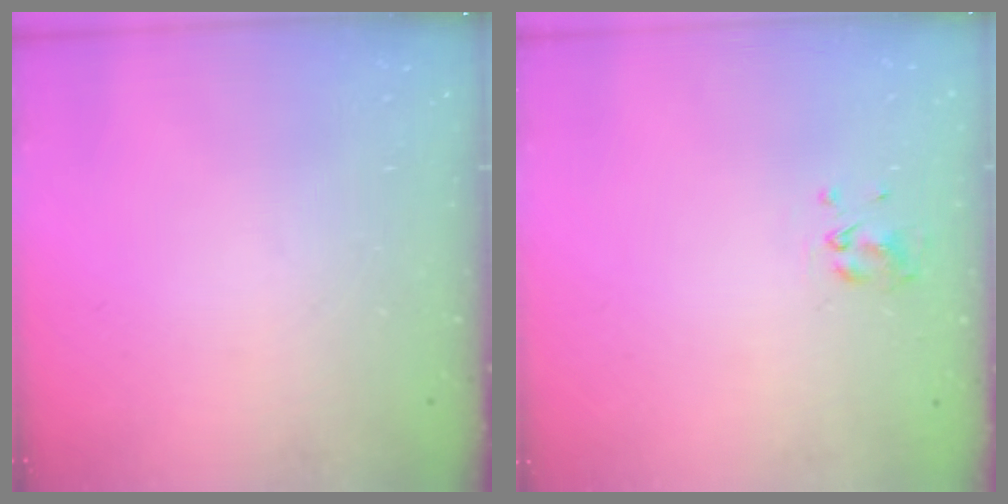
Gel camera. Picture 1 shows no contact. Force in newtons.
{"total": 3.6, "press": 3.5, "slide": 0.7}